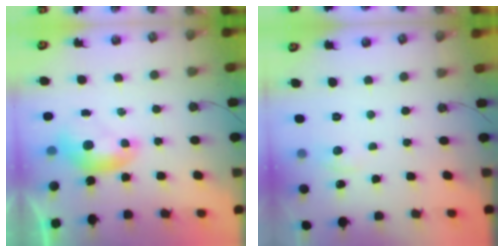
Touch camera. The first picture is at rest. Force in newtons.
{"total": 1.2, "press": 1.0, "slide": 0.6}